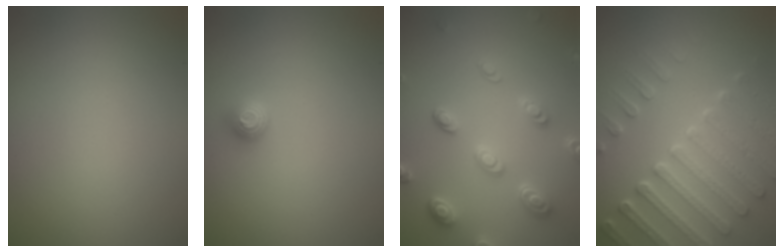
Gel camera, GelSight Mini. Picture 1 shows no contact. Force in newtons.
{"total": 1.1, "press": 1.0, "slide": 0.5}
{"total": 4.6, "press": 3.7, "slide": 2.8}
{"total": 7.4, "press": 5.5, "slide": 4.9}